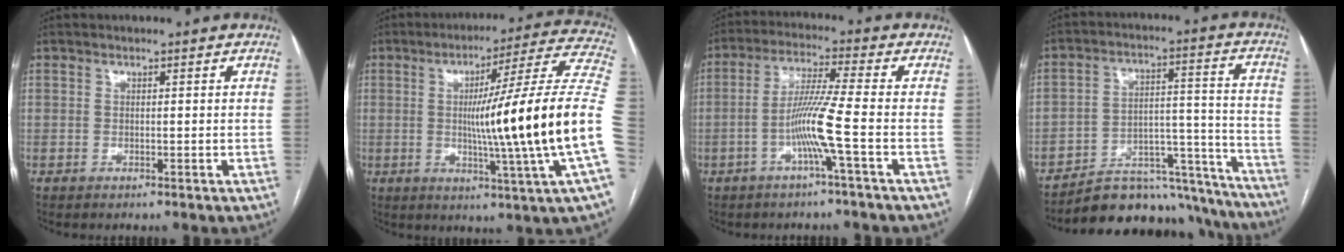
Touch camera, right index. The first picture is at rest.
{"total": 22.9, "force": [-2.4, -2.5, 22.6], "torque": [-0.276, -0.001, -0.053]}
{"total": 8.0, "force": [-2.8, -2.0, 7.2], "torque": [-0.144, 0.001, -0.057]}
{"total": 20.8, "force": [-19.4, 6.1, 4.5], "torque": [-0.029, 0.053, -0.269]}